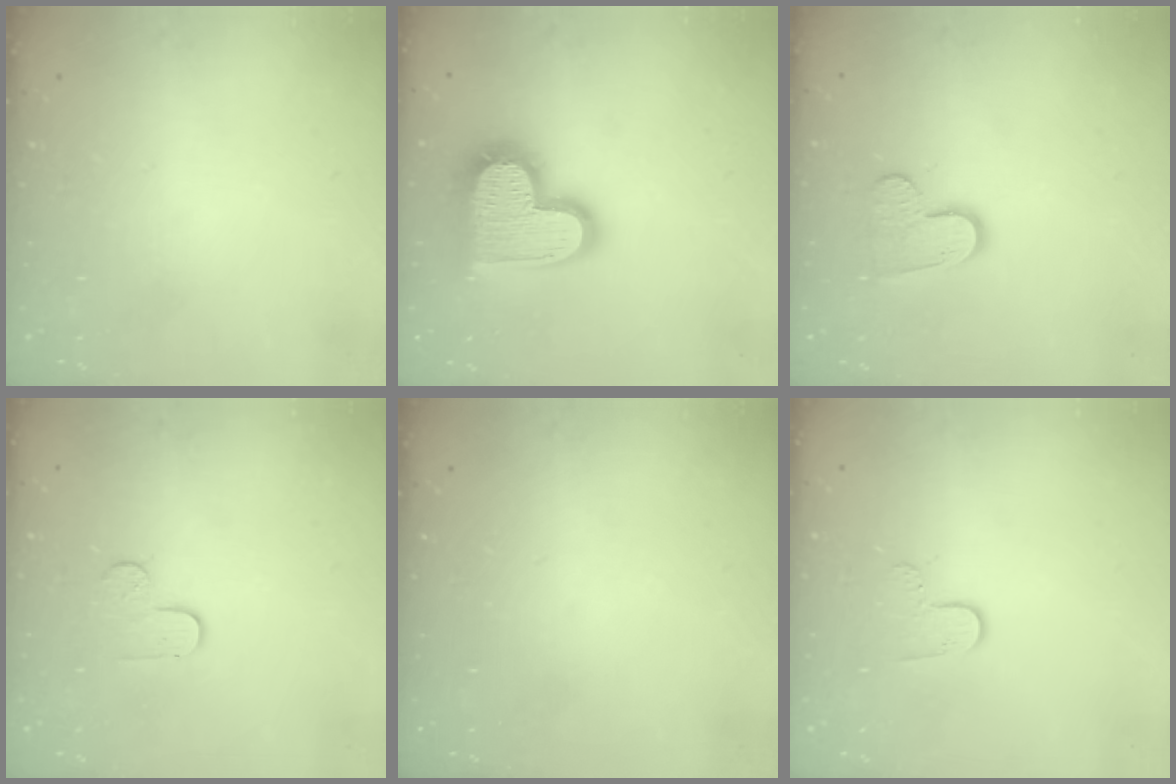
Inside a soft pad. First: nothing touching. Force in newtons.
{"total": 20.7, "press": 20.7, "slide": 1.5}
{"total": 8.9, "press": 8.9, "slide": 0.7}
{"total": 3.7, "press": 3.6, "slide": 0.4}
{"total": 0.0}
{"total": 6.0, "press": 6.0, "slide": 0.5}